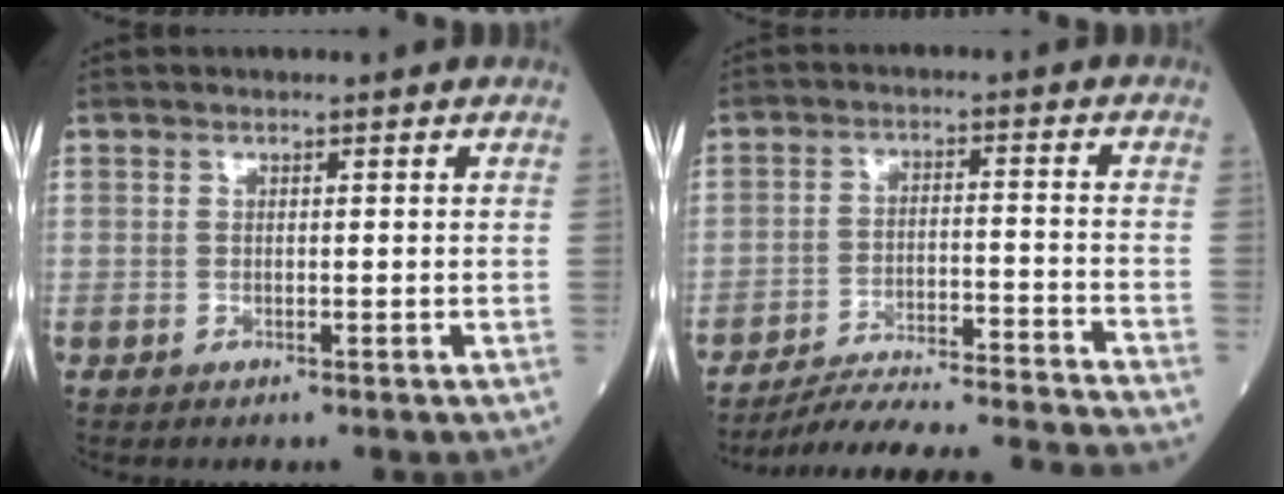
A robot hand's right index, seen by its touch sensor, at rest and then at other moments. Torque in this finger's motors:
{"motor_torque": [-0.56, -0.77, 0.06, 0.02]}